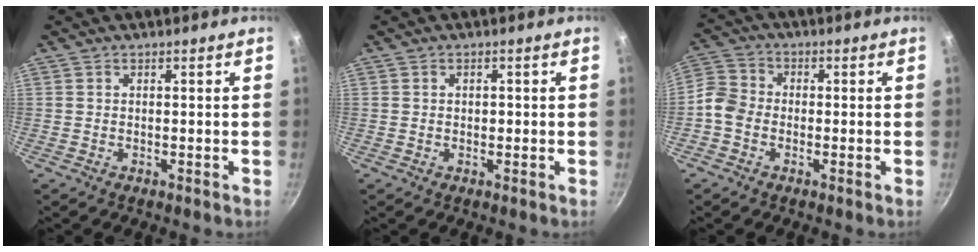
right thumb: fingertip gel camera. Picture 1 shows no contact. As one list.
[{"total": 1.0, "force": [0.0, 0.8, 0.7], "torque": [-0.007, 0.004, 0.000]}, {"total": 5.4, "force": [-1.8, 4.4, 2.6], "torque": [-0.038, 0.022, -0.055]}]